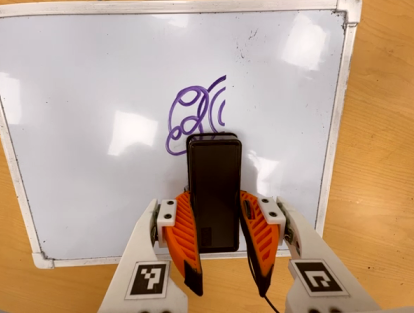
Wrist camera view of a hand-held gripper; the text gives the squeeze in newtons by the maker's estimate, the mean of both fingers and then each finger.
{"total": 8.1, "left": 6.6, "right": 9.6}